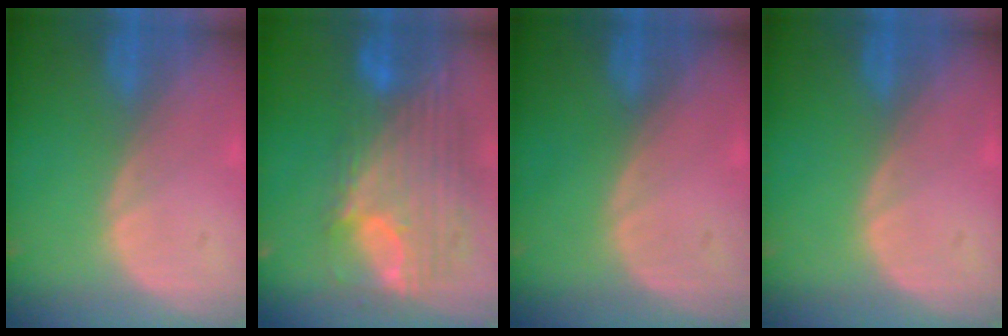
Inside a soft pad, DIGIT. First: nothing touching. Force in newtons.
{"total": 12.1, "press": 10.2, "slide": 6.4}
{"total": 0.0}
{"total": 0.0}